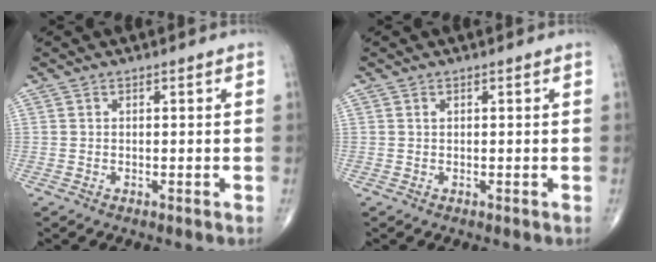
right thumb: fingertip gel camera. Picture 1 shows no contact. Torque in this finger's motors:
{"motor_torque": [0.06, 0.04, -0.04, -0.05, -0.02]}